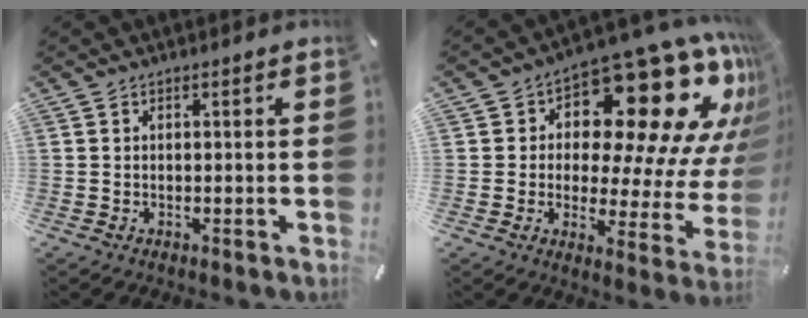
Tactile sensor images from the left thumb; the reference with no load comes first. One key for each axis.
{"total": 21.4, "fx": 10.2, "fy": 10.5, "fz": 15.5, "tx": -0.201, "ty": -0.089, "tz": 0.165}